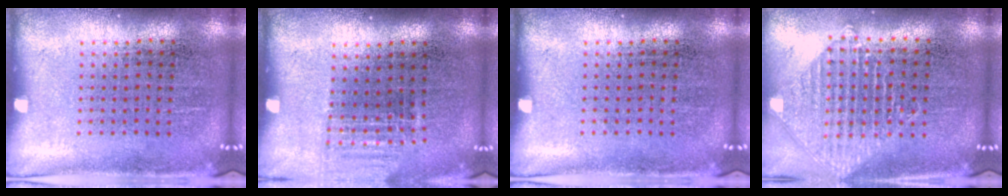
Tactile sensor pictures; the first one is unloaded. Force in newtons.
{"total": 1.0, "press": 1.0, "slide": 0.4}
{"total": 0.0}
{"total": 1.0, "press": 1.0, "slide": 0.2}